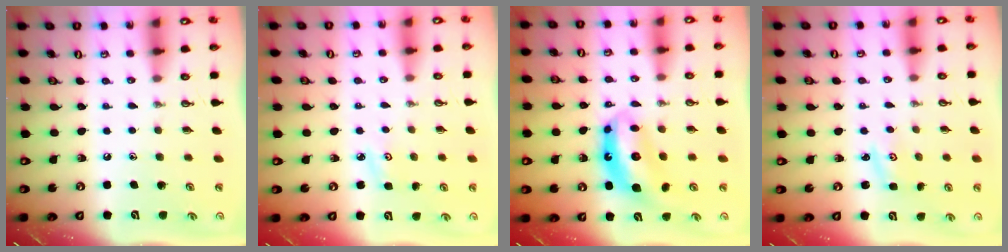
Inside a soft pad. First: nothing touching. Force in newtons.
{"total": 3.0, "press": 2.9, "slide": 0.4}
{"total": 10.4, "press": 10.4, "slide": 0.9}
{"total": 2.7, "press": 2.7, "slide": 0.4}